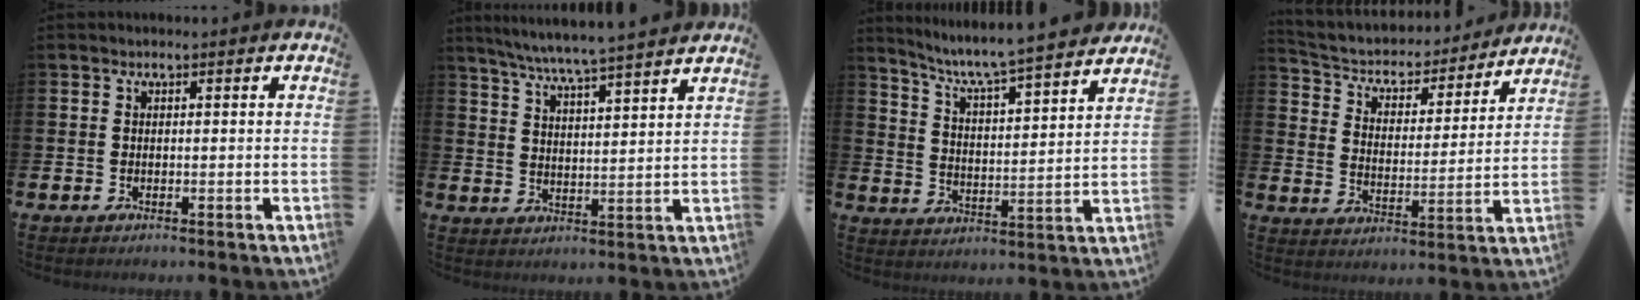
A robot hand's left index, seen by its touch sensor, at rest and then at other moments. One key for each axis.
{"total": 6.5, "fx": 6.2, "fy": -0.6, "fz": 1.8, "tx": -0.059, "ty": -0.039, "tz": 0.107}
{"total": 7.0, "fx": 6.6, "fy": -0.1, "fz": 2.4, "tx": -0.077, "ty": -0.056, "tz": 0.109}
{"total": 5.1, "fx": 4.6, "fy": 1.9, "fz": 1.0, "tx": -0.051, "ty": -0.039, "tz": 0.073}